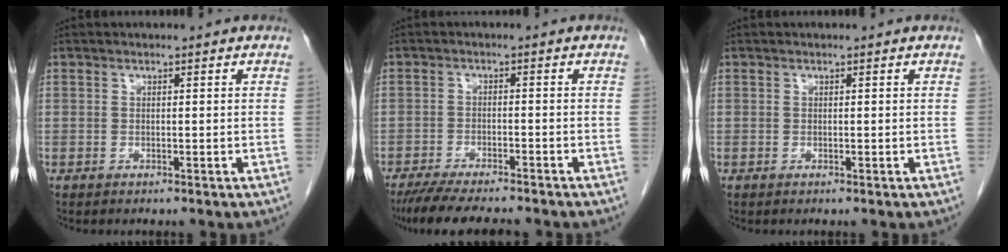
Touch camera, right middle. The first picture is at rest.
{"total": 10.4, "force": [-9.1, 1.4, 4.8], "torque": [-0.071, -0.016, -0.139]}
{"total": 0.0}